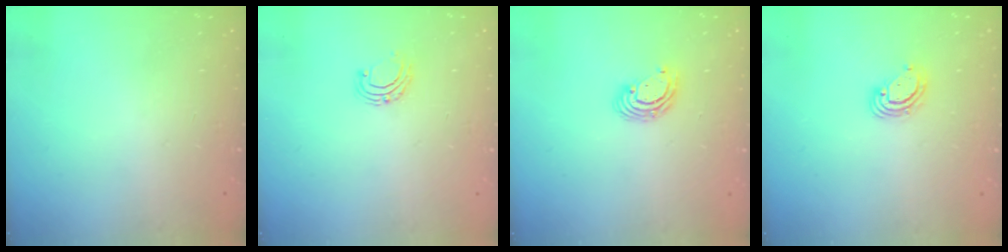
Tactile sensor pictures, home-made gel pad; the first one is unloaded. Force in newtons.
{"total": 5.9, "press": 5.9, "slide": 0.6}
{"total": 5.3, "press": 5.3, "slide": 0.2}
{"total": 4.1, "press": 4.1, "slide": 0.4}